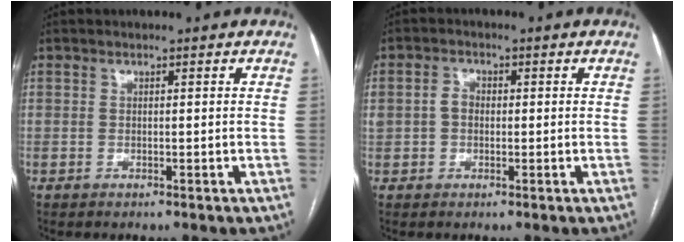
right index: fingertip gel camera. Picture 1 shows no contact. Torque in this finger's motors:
{"motor_torque": [-0.02, -0.10, 0.04, 0.01]}